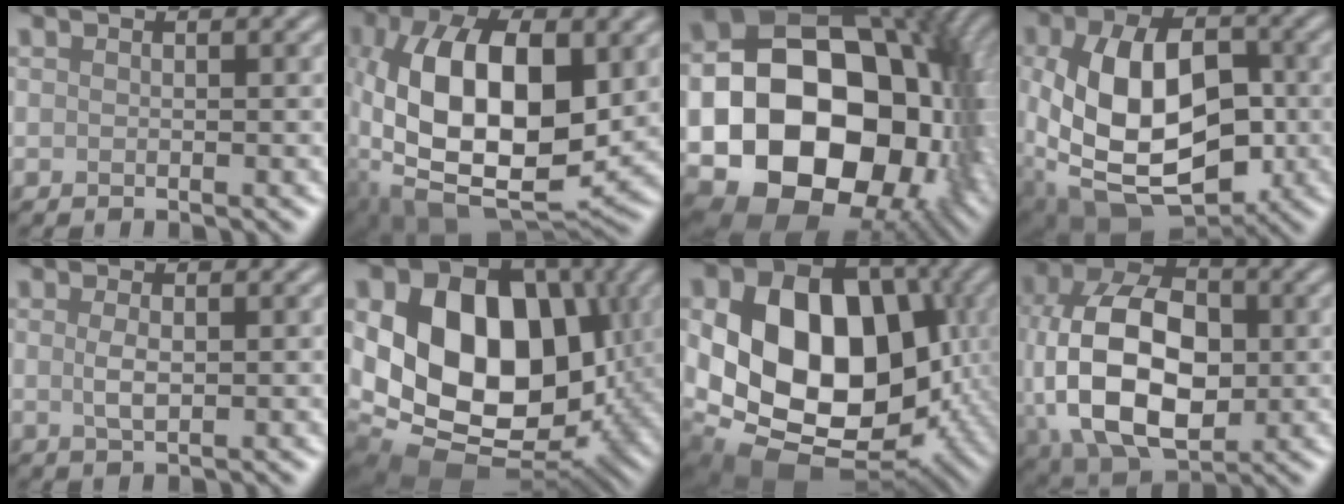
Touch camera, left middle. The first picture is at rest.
{"total": 13.4, "force": [0.7, 6.8, 11.5], "torque": [-0.211, 0.000, 0.011]}
{"total": 22.3, "force": [-3.4, 17.0, 14.0], "torque": [-0.265, -0.042, -0.046]}
{"total": 14.3, "force": [-1.3, 9.2, 10.8], "torque": [-0.218, -0.025, -0.009]}
{"total": 1.7, "force": [0.1, 0.7, 1.6], "torque": [-0.035, -0.001, 0.003]}
{"total": 17.6, "force": [1.1, 12.8, 12.0], "torque": [-0.199, -0.019, 0.026]}
{"total": 16.6, "force": [-0.4, 12.0, 11.4], "torque": [-0.194, -0.020, -0.012]}
{"total": 14.3, "force": [-0.4, 9.4, 10.7], "torque": [-0.219, -0.006, -0.002]}